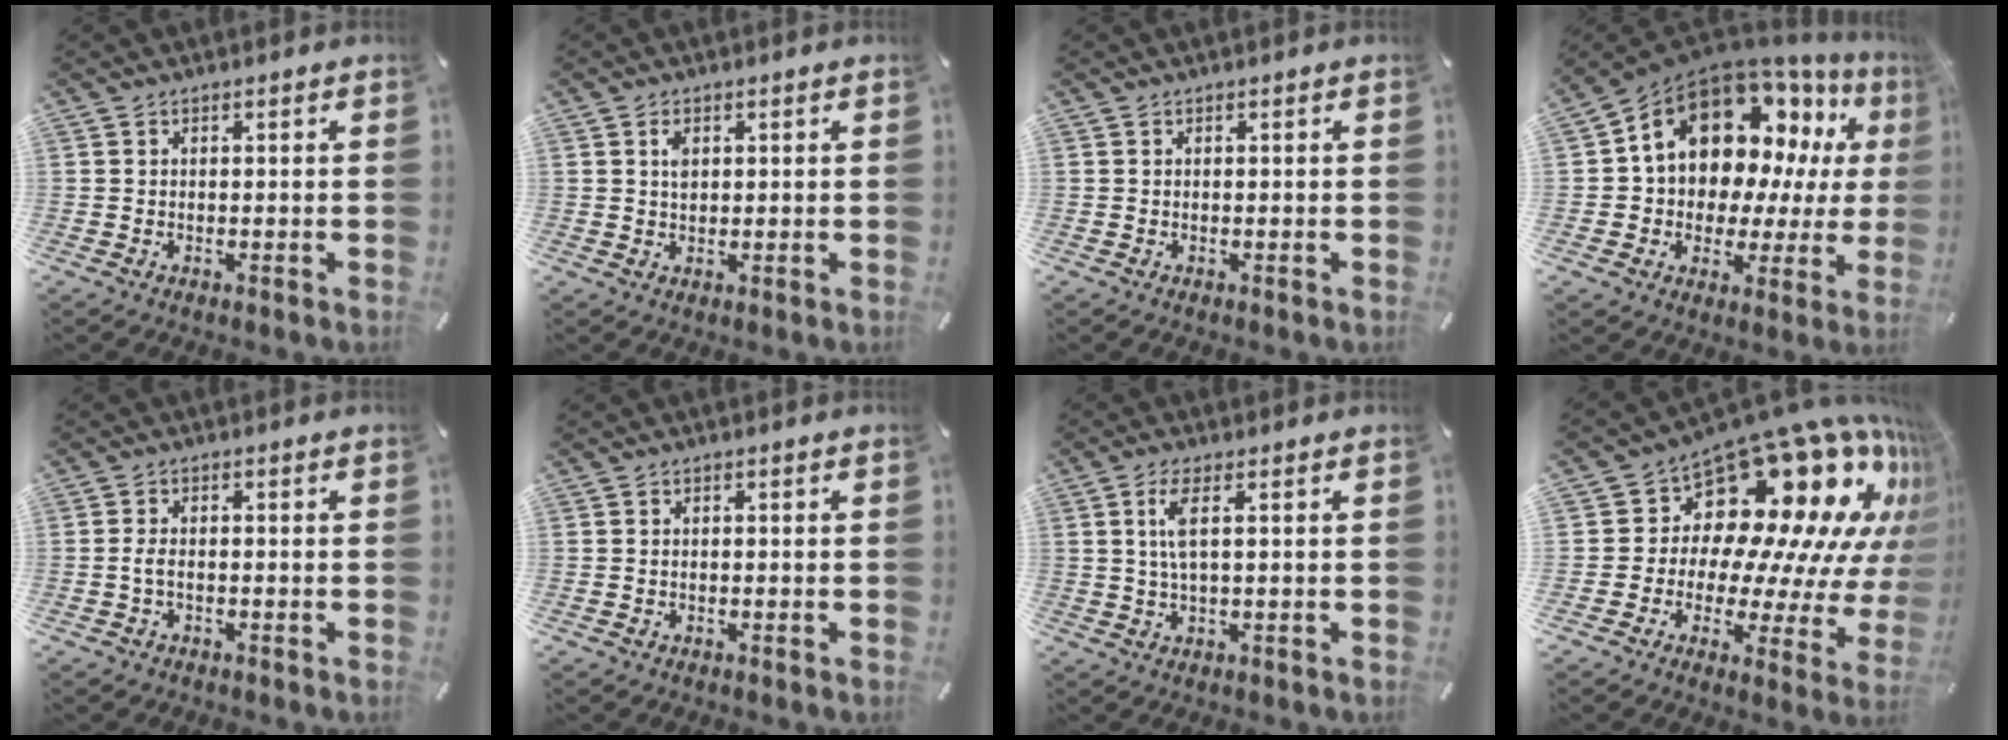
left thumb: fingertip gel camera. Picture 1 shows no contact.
{"total": 2.4, "force": [0.8, 1.6, 1.6], "torque": [-0.028, 0.001, 0.012]}
{"total": 0.0}
{"total": 16.5, "force": [8.7, 11.2, 8.4], "torque": [-0.152, -0.069, 0.156]}
{"total": 2.6, "force": [-0.8, 1.4, 2.1], "torque": [-0.051, 0.001, -0.018]}
{"total": 0.7, "force": [-0.2, 0.5, 0.4], "torque": [-0.009, 0.002, -0.006]}
{"total": 4.9, "force": [1.2, 1.3, 4.6], "torque": [-0.101, 0.000, 0.017]}
{"total": 18.6, "force": [12.7, 9.8, 9.3], "torque": [-0.118, -0.145, 0.219]}